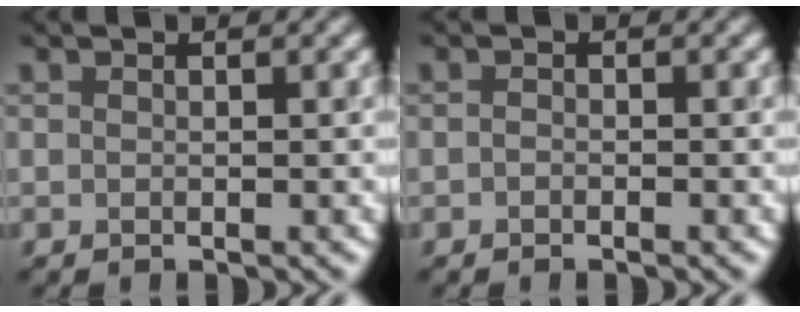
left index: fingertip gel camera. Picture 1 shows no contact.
{"total": 0.7, "force": [-0.6, -0.2, -0.2], "torque": [-0.001, 0.008, -0.001]}